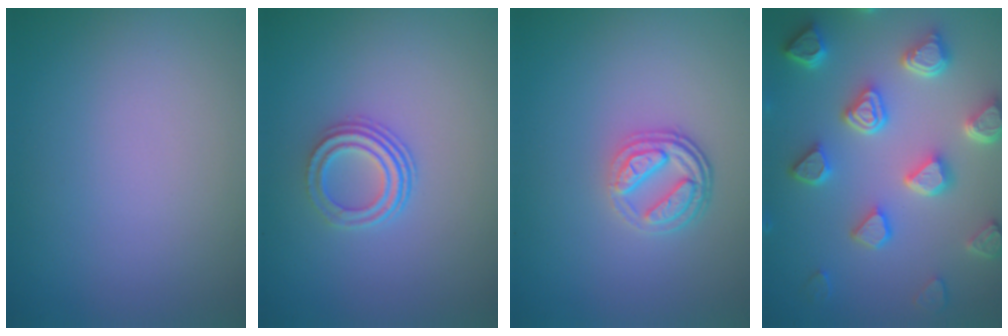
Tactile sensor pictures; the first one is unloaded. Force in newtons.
{"total": 3.0, "press": 2.2, "slide": 2.1}
{"total": 3.7, "press": 2.8, "slide": 2.4}
{"total": 7.0, "press": 5.5, "slide": 4.4}